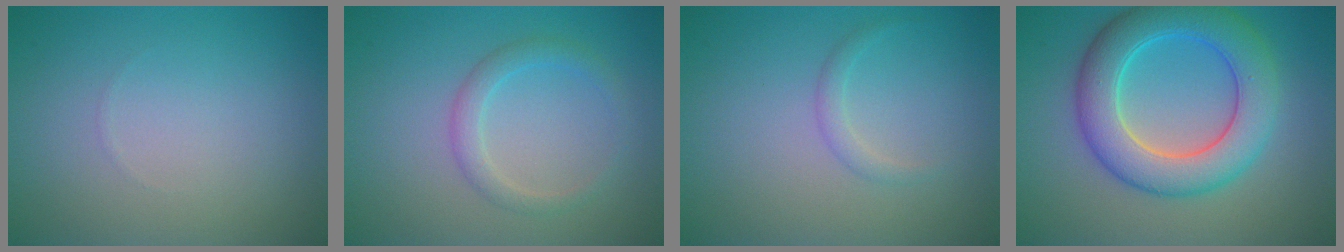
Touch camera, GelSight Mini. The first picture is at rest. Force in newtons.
{"total": 2.0, "press": 2.0, "slide": 0.1}
{"total": 1.0, "press": 1.0, "slide": 0.1}
{"total": 7.6, "press": 7.6, "slide": 0.2}